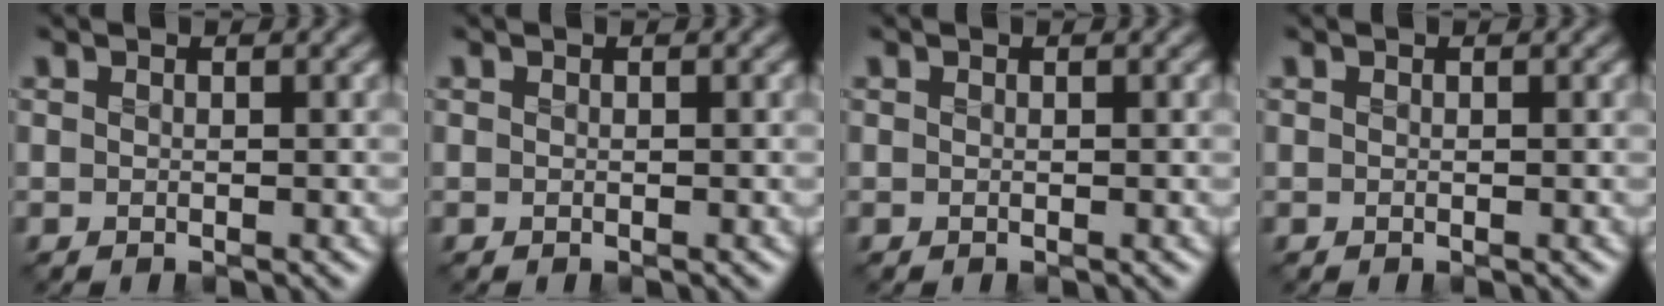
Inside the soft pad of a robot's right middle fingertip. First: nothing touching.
{"total": 0.0}
{"total": 0.0}
{"total": 0.0}